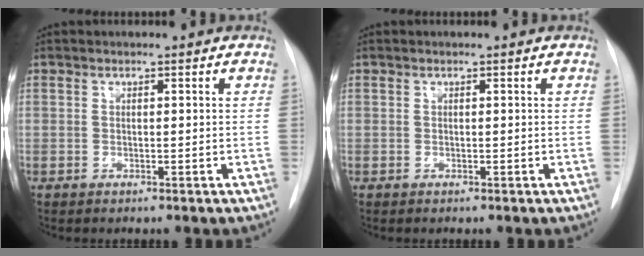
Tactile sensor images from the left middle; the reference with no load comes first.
{"total": 0.0}